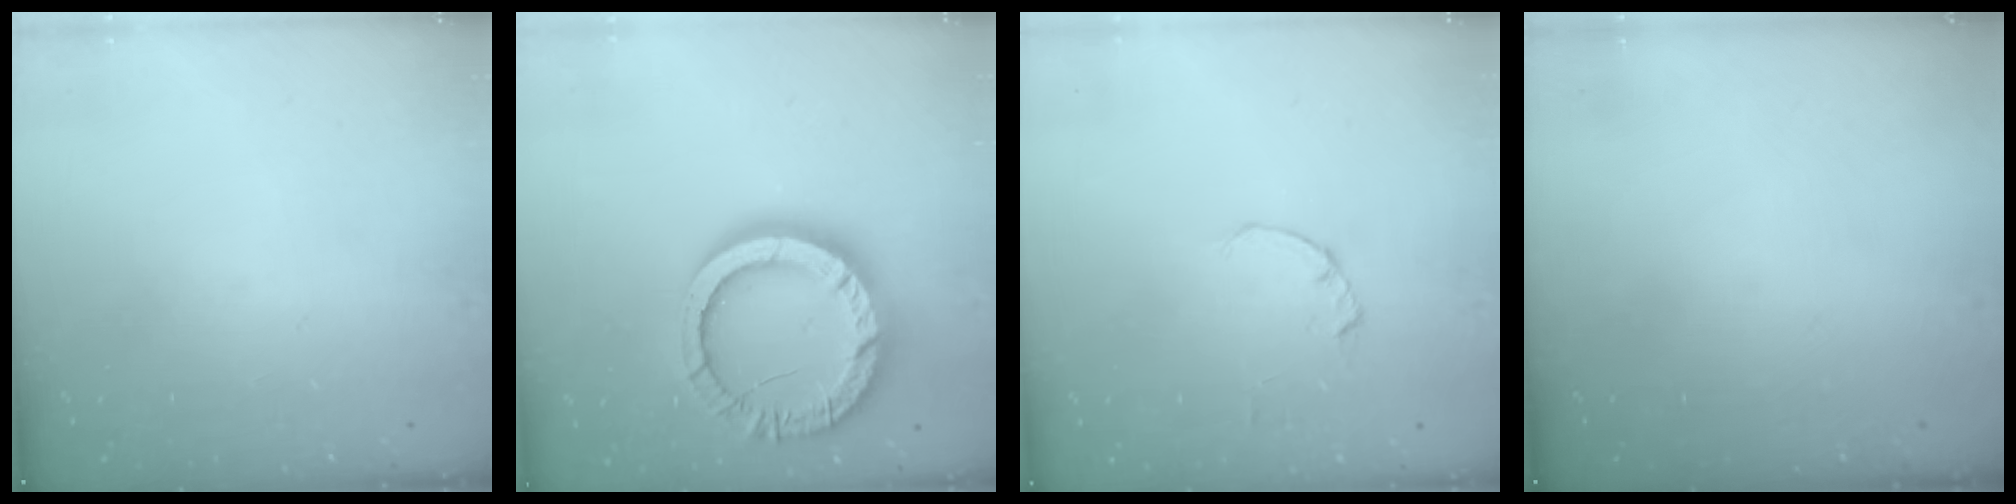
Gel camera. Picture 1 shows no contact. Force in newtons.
{"total": 17.9, "press": 17.9, "slide": 1.7}
{"total": 0.0}
{"total": 0.0}